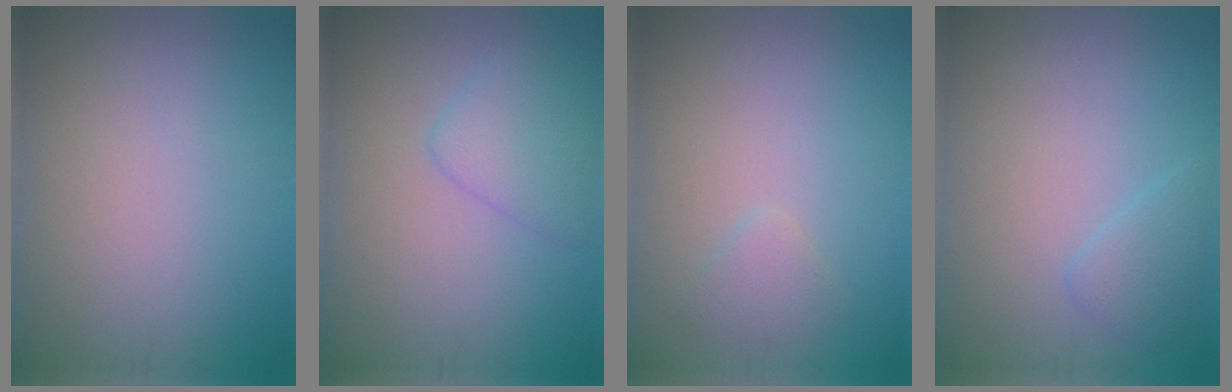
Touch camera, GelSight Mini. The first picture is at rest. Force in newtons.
{"total": 2.7, "press": 2.7, "slide": 0.0}
{"total": 1.2, "press": 1.2, "slide": 0.1}
{"total": 1.6, "press": 1.6, "slide": 0.1}